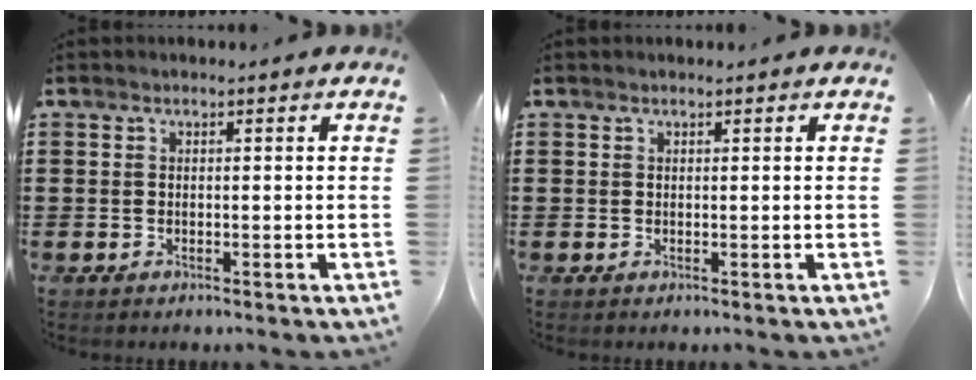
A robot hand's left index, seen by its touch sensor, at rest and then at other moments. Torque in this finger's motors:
{"motor_torque": [0.14, 0.01, 0.00, 0.02]}